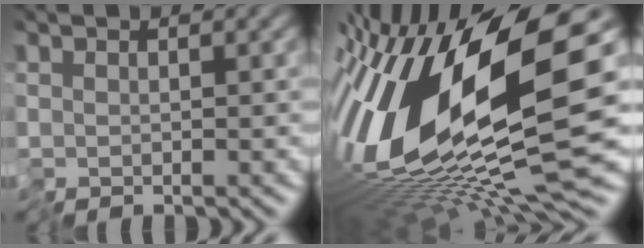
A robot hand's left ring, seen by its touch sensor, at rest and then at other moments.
{"total": 16.2, "force": [1.1, 4.6, 15.5], "torque": [-0.301, -0.005, 0.027]}